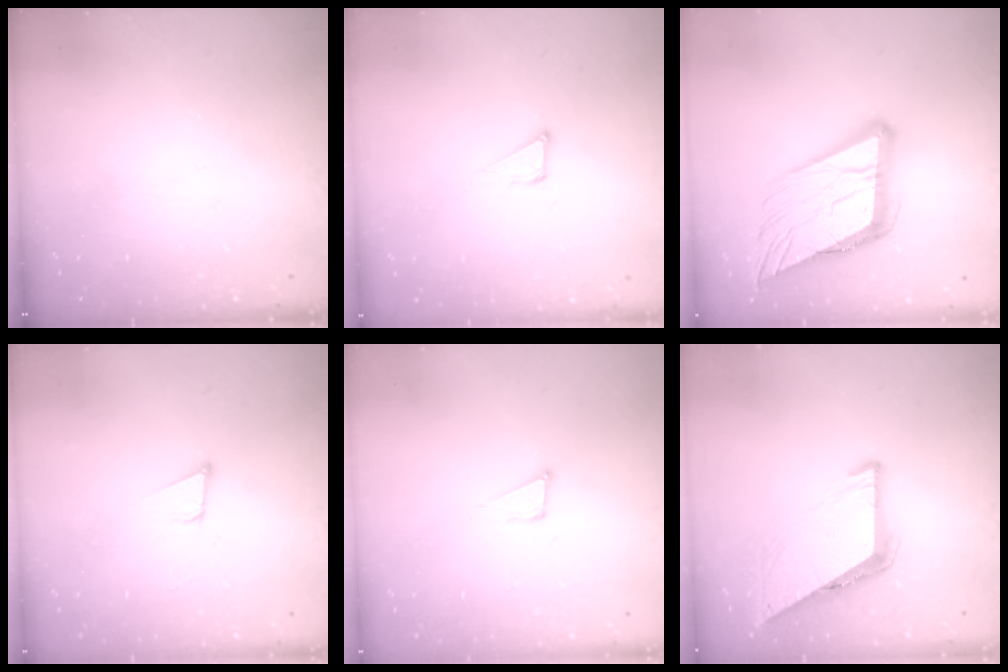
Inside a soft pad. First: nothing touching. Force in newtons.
{"total": 3.5, "press": 3.5, "slide": 0.2}
{"total": 20.5, "press": 20.2, "slide": 3.3}
{"total": 3.7, "press": 3.1, "slide": 2.1}
{"total": 4.0, "press": 3.9, "slide": 0.8}
{"total": 6.8, "press": 6.8, "slide": 0.4}